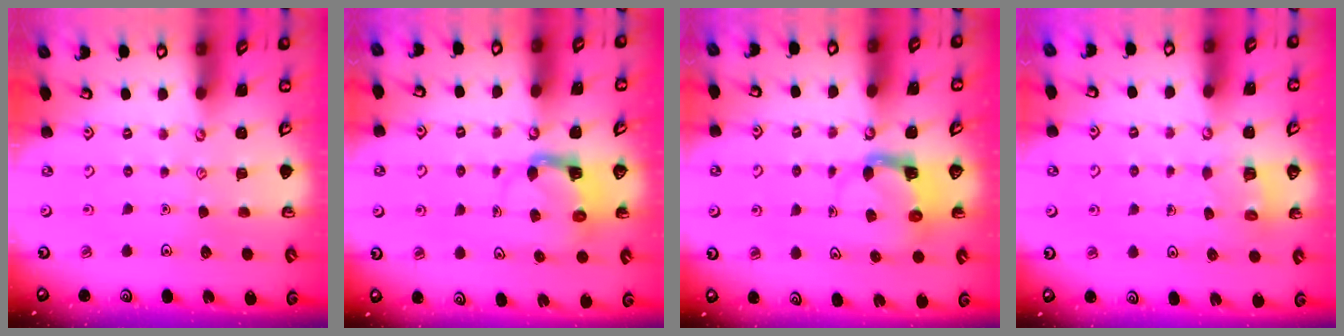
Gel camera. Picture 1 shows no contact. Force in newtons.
{"total": 3.9, "press": 3.8, "slide": 0.7}
{"total": 3.7, "press": 3.7, "slide": 0.7}
{"total": 5.8, "press": 5.8, "slide": 0.3}